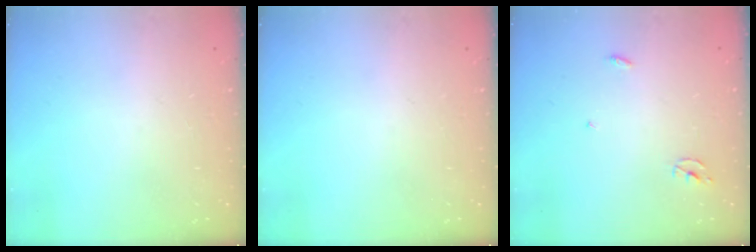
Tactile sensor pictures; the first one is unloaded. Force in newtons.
{"total": 0.0}
{"total": 2.3, "press": 2.3, "slide": 0.2}